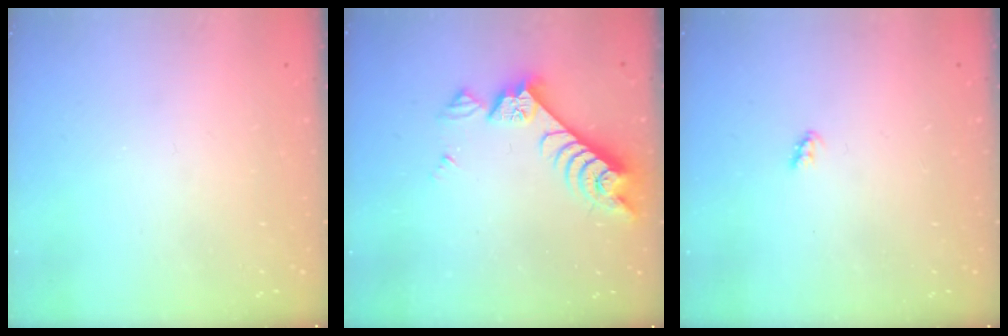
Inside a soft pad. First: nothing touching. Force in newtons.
{"total": 7.8, "press": 7.7, "slide": 1.2}
{"total": 2.5, "press": 2.5, "slide": 0.3}